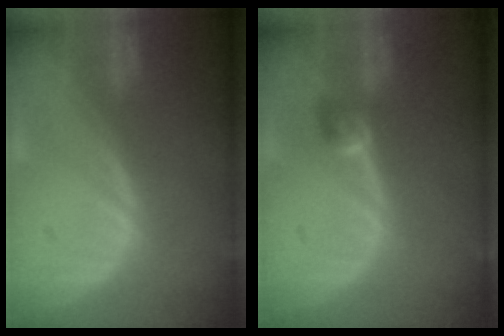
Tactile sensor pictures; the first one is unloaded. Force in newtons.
{"total": 2.7, "press": 2.4, "slide": 1.2}